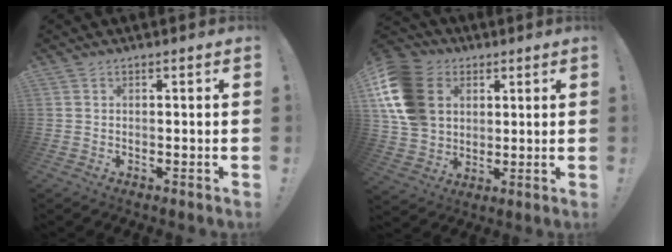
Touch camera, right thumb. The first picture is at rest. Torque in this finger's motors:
{"motor_torque": [1.57, 2.97, 1.42, 0.23, 0.17]}